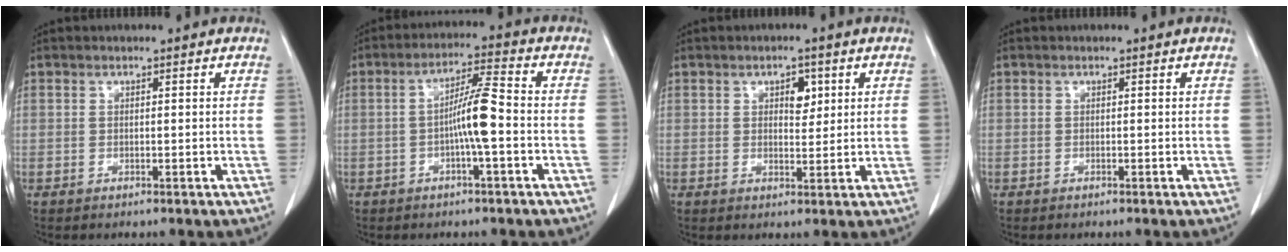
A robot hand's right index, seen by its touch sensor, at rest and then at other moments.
{"total": 6.4, "force": [-1.2, 0.0, 6.3], "torque": [-0.112, 0.014, -0.020]}
{"total": 3.1, "force": [1.3, 1.7, 2.3], "torque": [-0.031, 0.001, 0.018]}
{"total": 0.0}